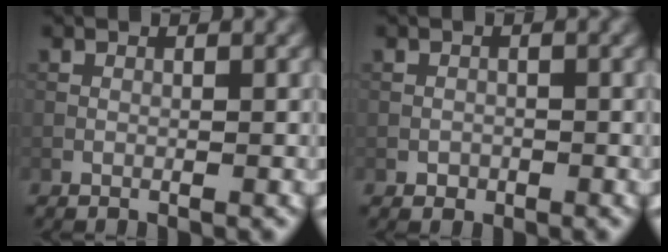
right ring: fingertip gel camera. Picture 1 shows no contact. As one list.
[{"total": 0.8, "force": [-0.3, 0.7, 0.1], "torque": [0.003, -0.002, -0.004]}]